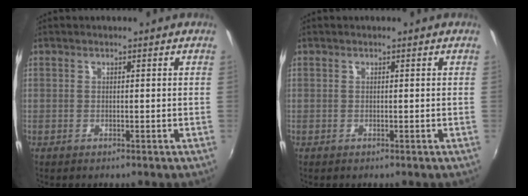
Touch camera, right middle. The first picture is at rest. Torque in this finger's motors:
{"motor_torque": [-0.02, 0.02, 0.00, 0.00]}